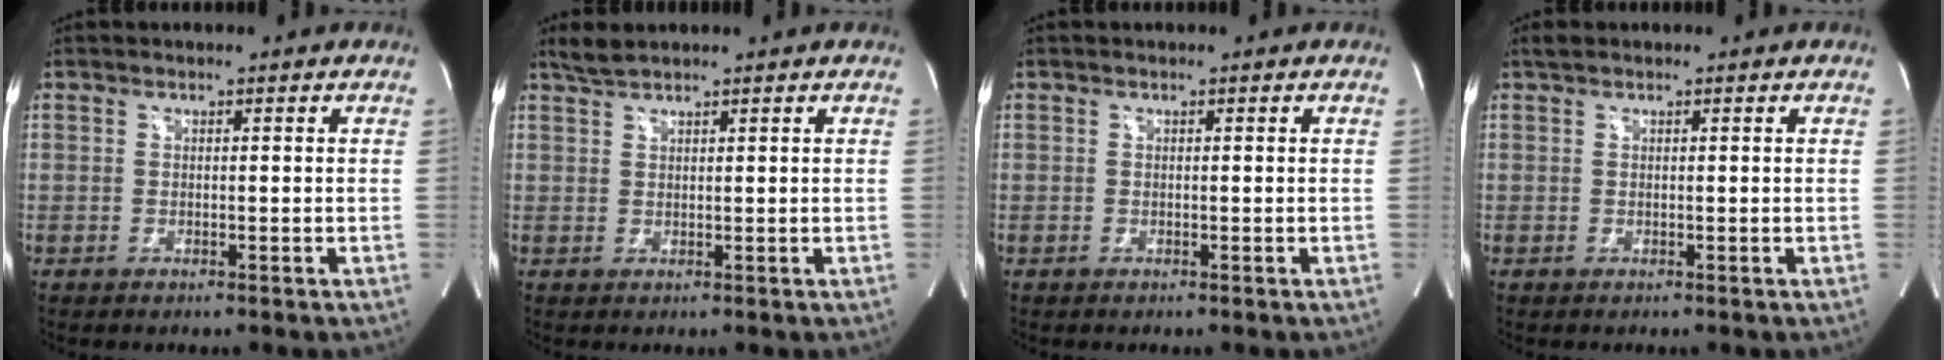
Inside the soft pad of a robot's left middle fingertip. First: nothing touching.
{"total": 2.1, "force": [2.0, 0.0, 0.7], "torque": [-0.020, 0.011, 0.043]}
{"total": 0.0}
{"total": 0.9, "force": [0.8, 0.3, 0.5], "torque": [-0.015, 0.015, 0.016]}